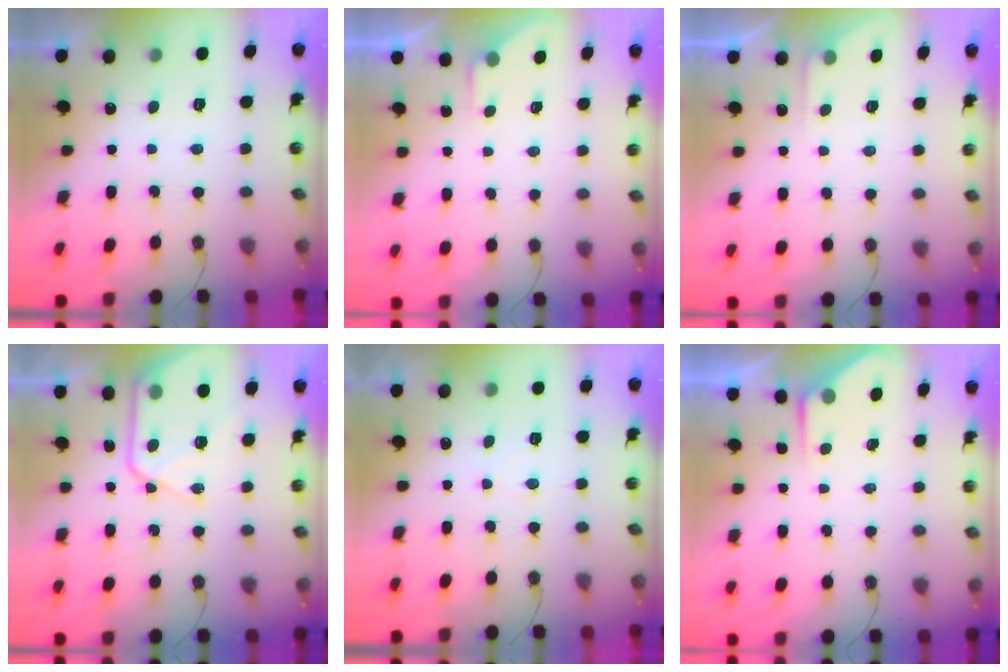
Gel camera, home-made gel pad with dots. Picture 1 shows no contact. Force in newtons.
{"total": 2.6, "press": 2.6, "slide": 0.5}
{"total": 3.2, "press": 3.1, "slide": 0.5}
{"total": 14.6, "press": 14.6, "slide": 1.4}
{"total": 5.0, "press": 5.0, "slide": 0.7}
{"total": 3.6, "press": 3.6, "slide": 0.5}